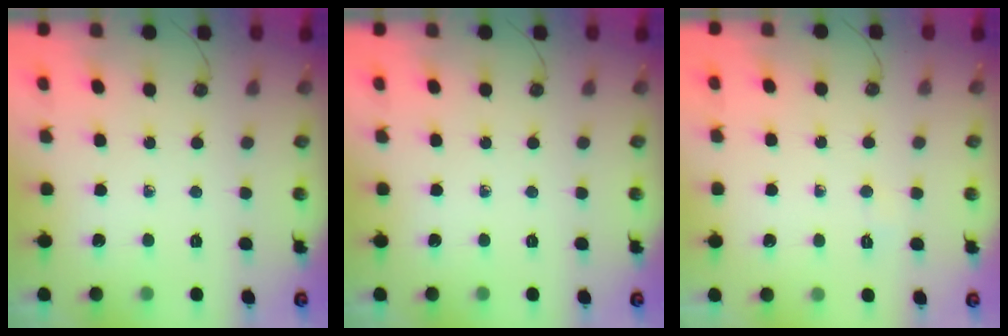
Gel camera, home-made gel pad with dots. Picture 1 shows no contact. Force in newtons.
{"total": 0.0}
{"total": 2.8, "press": 2.7, "slide": 0.4}